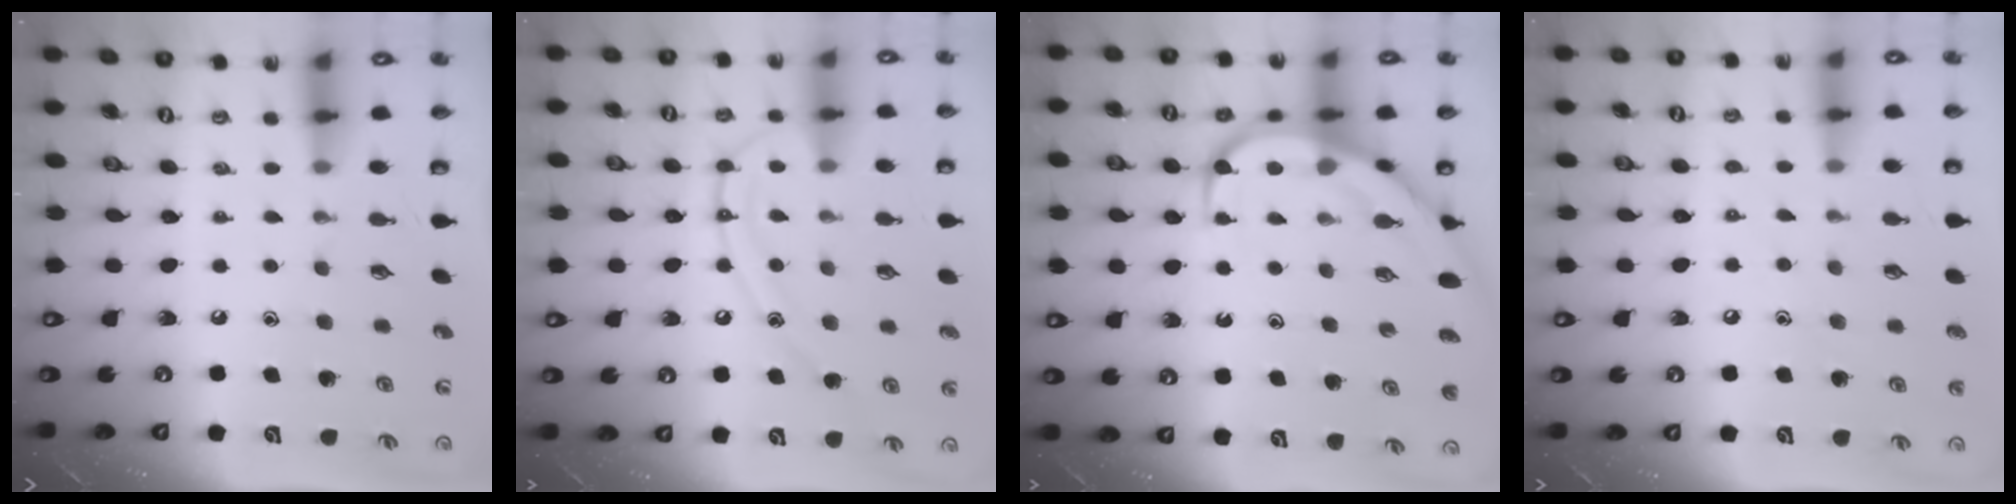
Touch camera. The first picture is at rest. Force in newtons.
{"total": 13.2, "press": 13.1, "slide": 1.2}
{"total": 11.1, "press": 11.1, "slide": 1.0}
{"total": 5.7, "press": 5.7, "slide": 0.7}